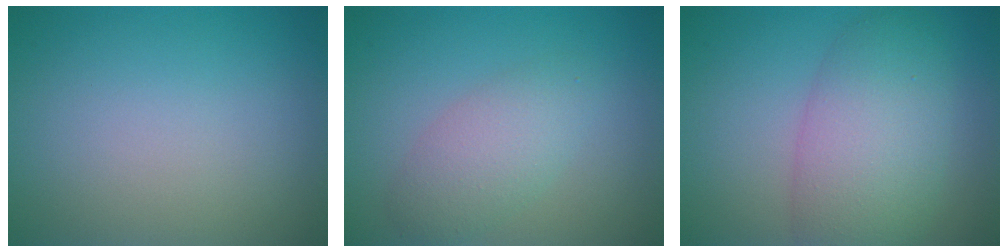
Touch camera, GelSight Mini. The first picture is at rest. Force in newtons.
{"total": 3.2, "press": 3.2, "slide": 0.1}
{"total": 6.6, "press": 6.6, "slide": 0.4}